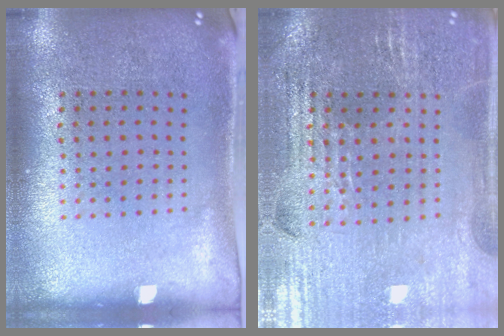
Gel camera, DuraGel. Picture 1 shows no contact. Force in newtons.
{"total": 2.7, "press": 2.7, "slide": 0.5}